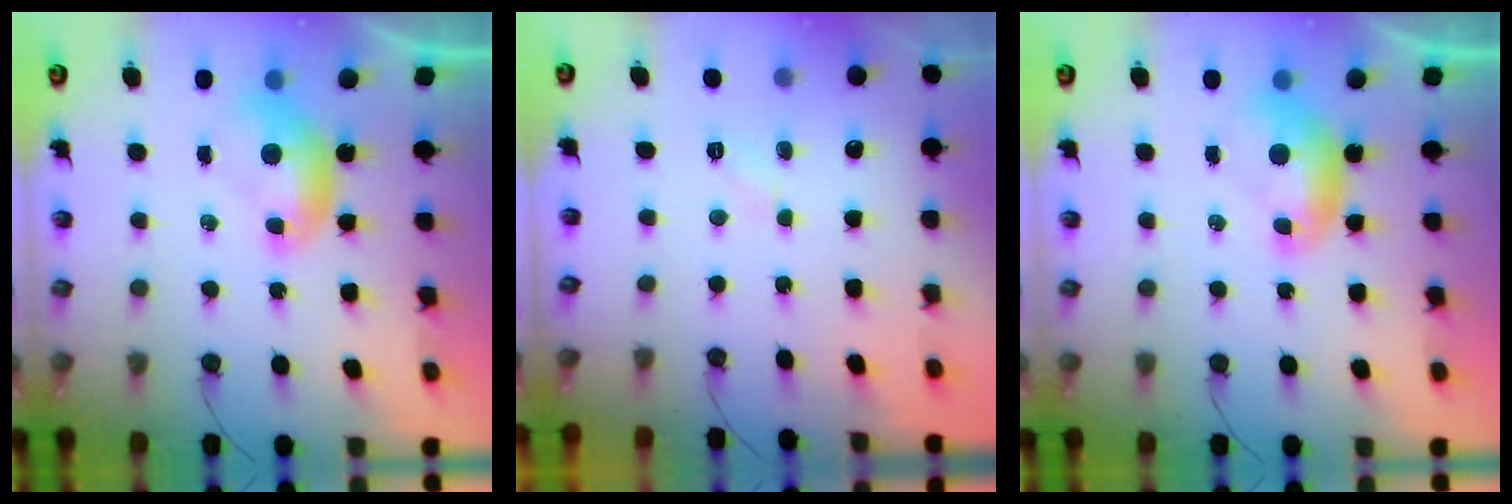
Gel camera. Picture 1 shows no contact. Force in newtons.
{"total": 2.4, "press": 2.3, "slide": 0.4}
{"total": 0.8, "press": 0.8, "slide": 0.2}